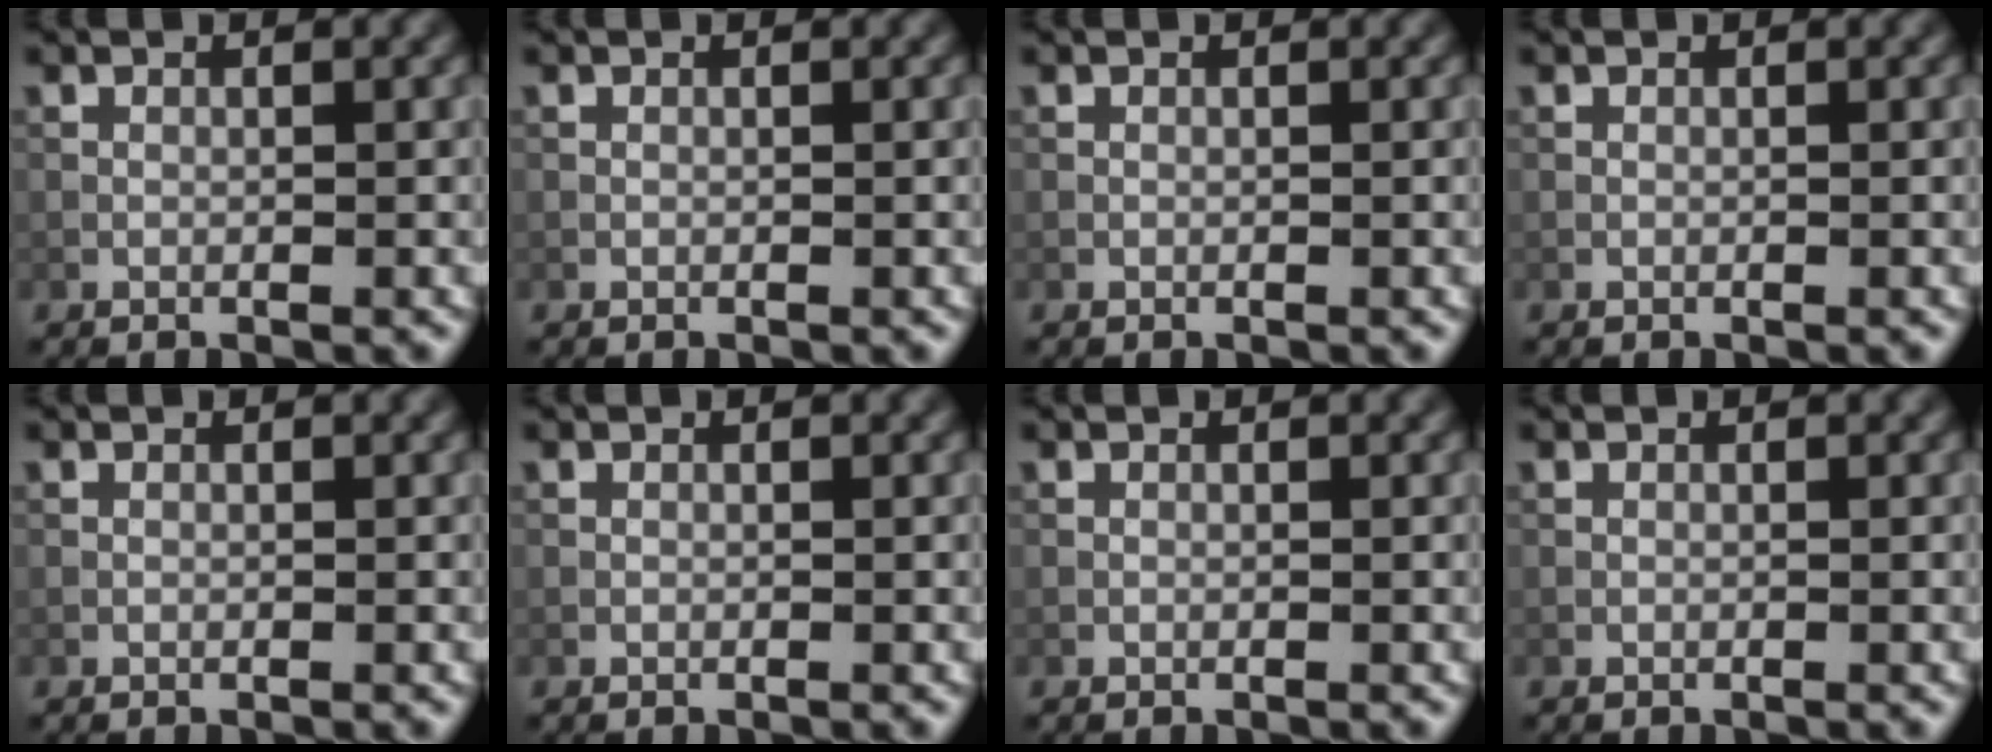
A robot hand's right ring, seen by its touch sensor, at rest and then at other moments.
{"total": 0.0}
{"total": 0.0}
{"total": 0.0}
{"total": 0.0}
{"total": 0.0}
{"total": 0.0}
{"total": 0.0}